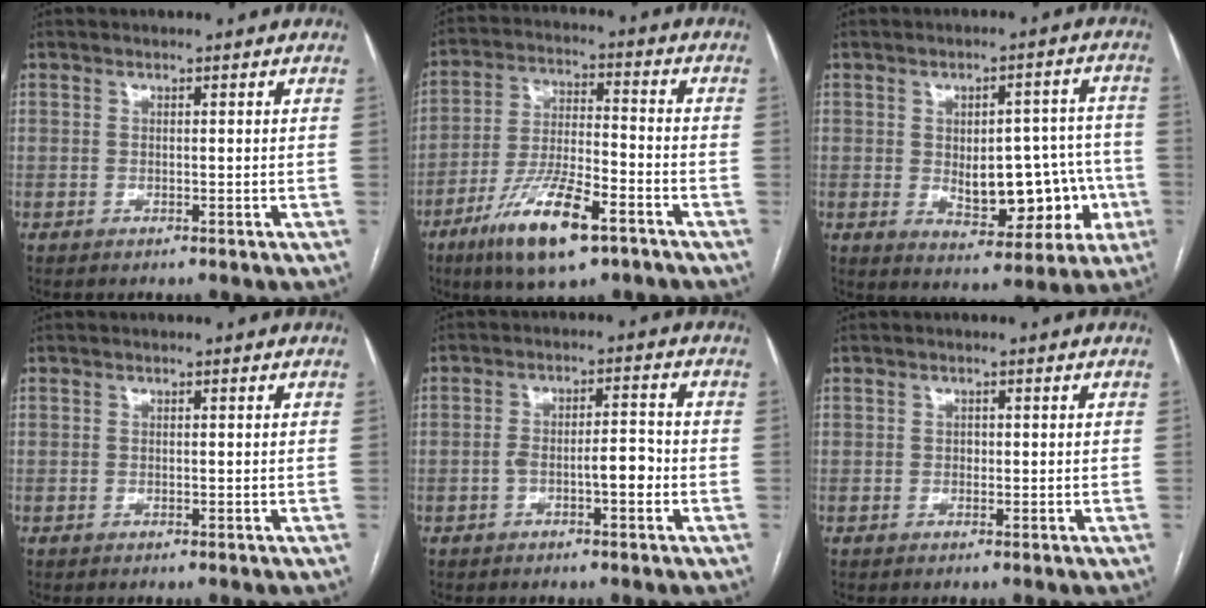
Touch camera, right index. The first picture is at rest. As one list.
[{"total": 14.2, "force": [-8.3, 3.1, 11.1], "torque": [-0.219, -0.016, -0.144]}, {"total": 12.4, "force": [-2.2, 6.4, 10.4], "torque": [-0.123, 0.023, -0.010]}, {"total": 0.0}, {"total": 4.9, "force": [-1.7, 1.2, 4.4], "torque": [-0.076, 0.020, -0.025]}, {"total": 0.6, "force": [0.0, 0.5, 0.3], "torque": [-0.001, 0.002, -0.002]}]